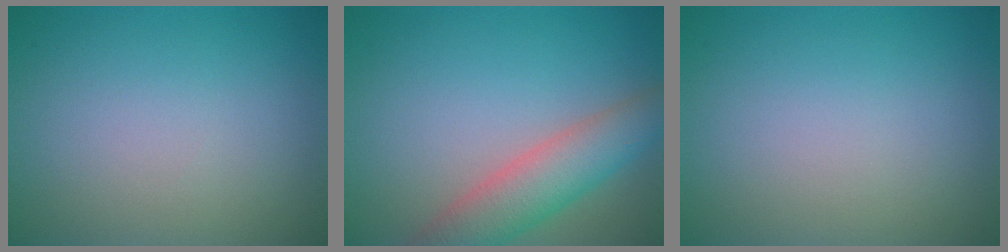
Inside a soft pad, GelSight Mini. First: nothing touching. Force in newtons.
{"total": 5.4, "press": 5.3, "slide": 0.6}
{"total": 0.0}